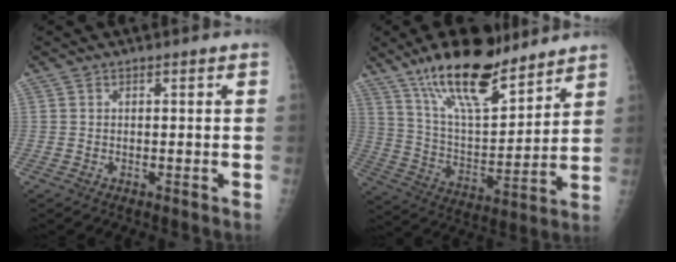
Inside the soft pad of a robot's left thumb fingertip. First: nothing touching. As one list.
[{"total": 19.5, "force": [14.2, 6.3, 11.7], "torque": [-0.165, -0.076, 0.253]}]